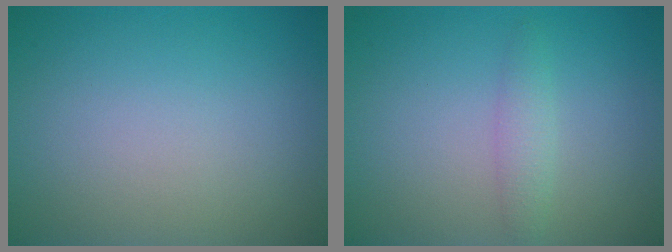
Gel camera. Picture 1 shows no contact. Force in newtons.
{"total": 1.5, "press": 1.5, "slide": 0.0}